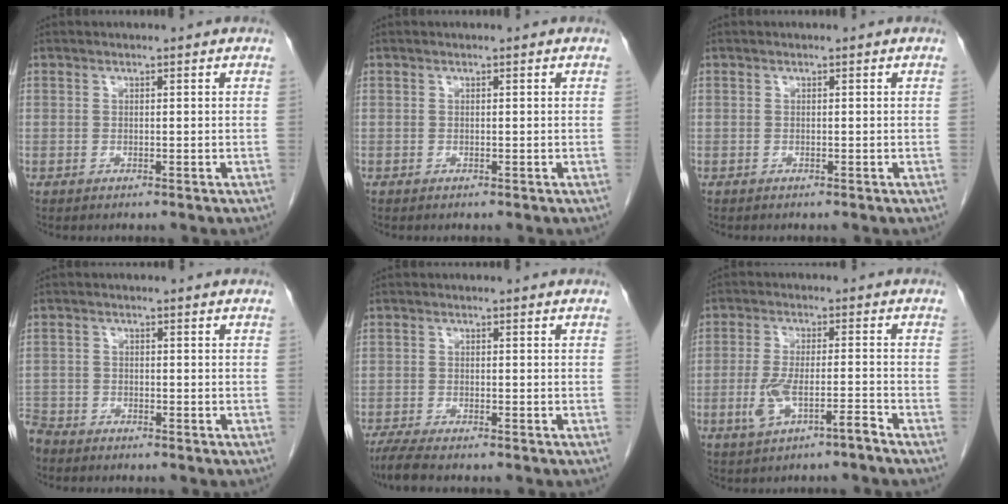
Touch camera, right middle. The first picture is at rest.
{"total": 0.0}
{"total": 0.0}
{"total": 4.1, "force": [-3.8, 1.4, 0.3], "torque": [-0.008, -0.009, -0.077]}
{"total": 4.6, "force": [-3.9, 0.5, 2.5], "torque": [-0.050, -0.014, -0.065]}
{"total": 5.6, "force": [-3.1, 0.9, 4.6], "torque": [-0.100, 0.006, -0.054]}